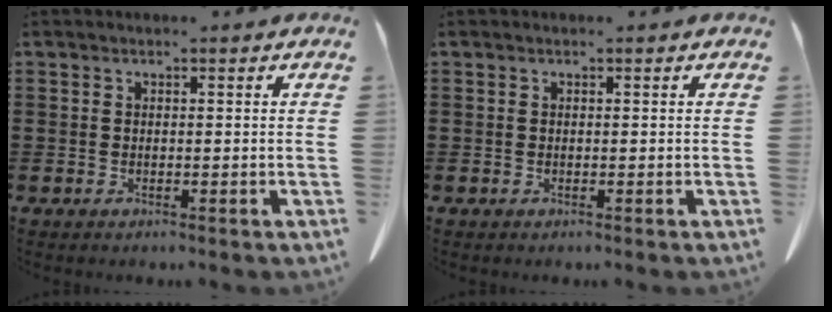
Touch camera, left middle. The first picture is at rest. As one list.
[{"total": 0.0}]